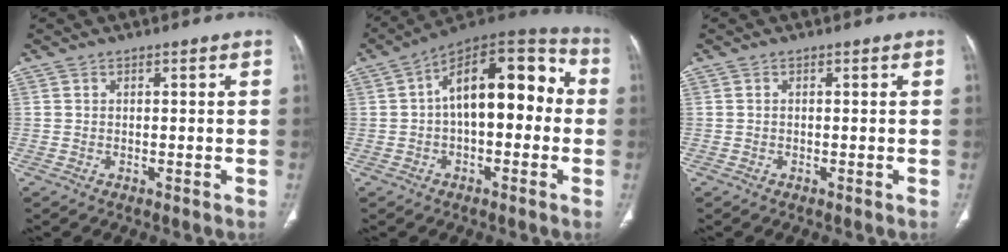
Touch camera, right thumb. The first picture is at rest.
{"total": 17.7, "force": [0.8, 9.2, 15.1], "torque": [-0.193, 0.051, 0.002]}
{"total": 0.0}